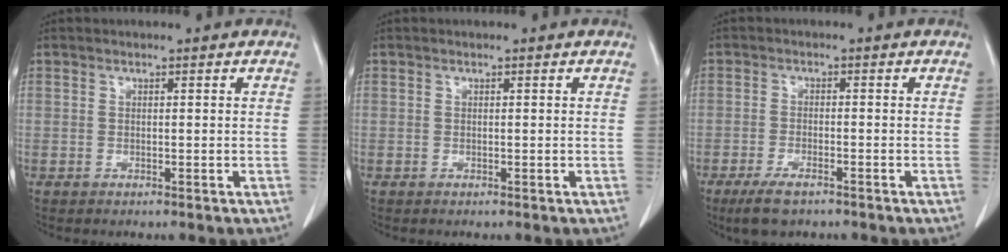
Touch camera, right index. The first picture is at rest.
{"total": 0.0}
{"total": 4.9, "force": [-3.5, 1.3, 3.2], "torque": [-0.067, -0.008, -0.058]}